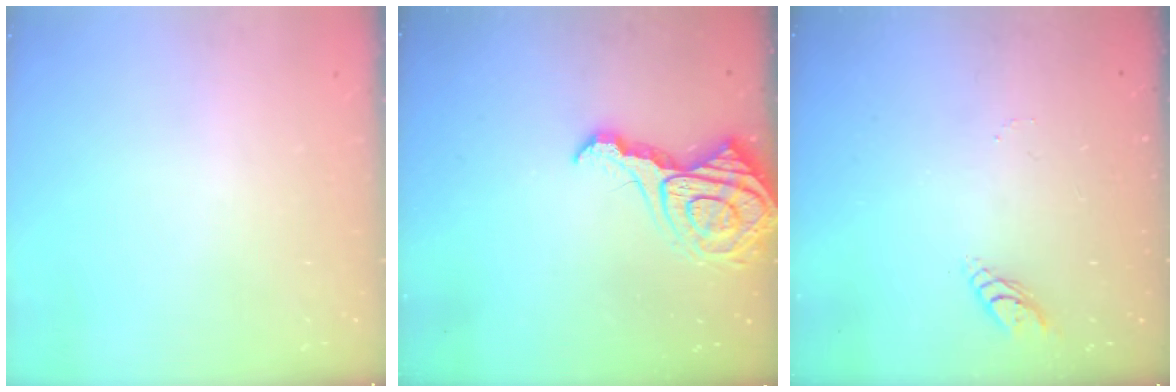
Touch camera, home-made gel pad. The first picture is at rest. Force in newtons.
{"total": 13.5, "press": 13.4, "slide": 1.4}
{"total": 3.7, "press": 3.7, "slide": 0.4}